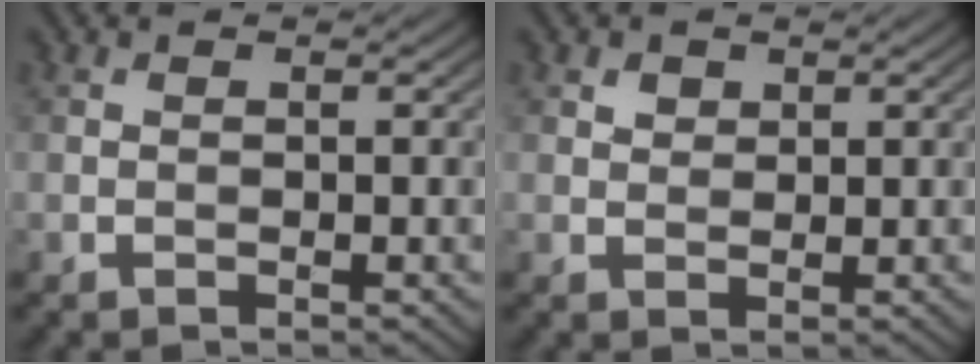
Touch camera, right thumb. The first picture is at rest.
{"total": 1.6, "force": [0.9, 1.1, 0.5], "torque": [-0.011, -0.002, 0.017]}